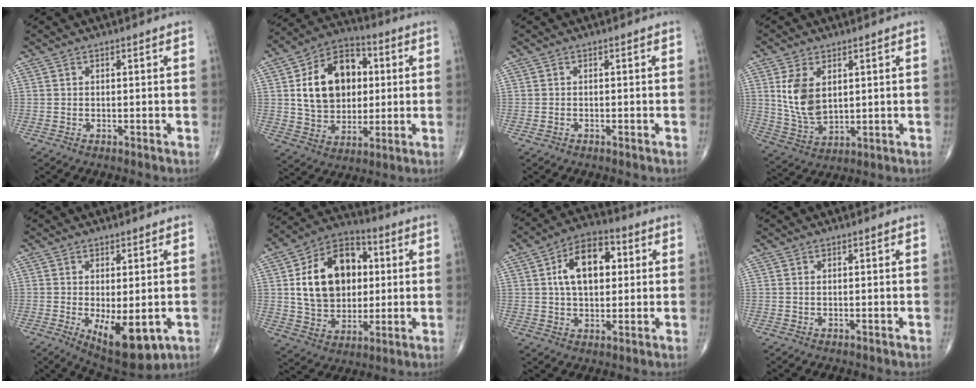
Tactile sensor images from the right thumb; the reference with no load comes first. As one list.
[{"total": 17.5, "force": [2.9, 12.8, 11.7], "torque": [-0.158, 0.011, 0.050]}, {"total": 0.6, "force": [-0.3, 0.4, 0.3], "torque": [-0.011, 0.001, -0.006]}, {"total": 9.6, "force": [2.5, 5.8, 7.3], "torque": [-0.130, -0.015, 0.062]}, {"total": 10.9, "force": [-2.9, 4.7, 9.4], "torque": [-0.125, -0.020, -0.027]}, {"total": 19.4, "force": [3.1, 14.0, 13.0], "torque": [-0.183, 0.011, 0.054]}, {"total": 13.1, "force": [2.8, 7.8, 10.1], "torque": [-0.145, 0.013, 0.038]}, {"total": 0.0}]